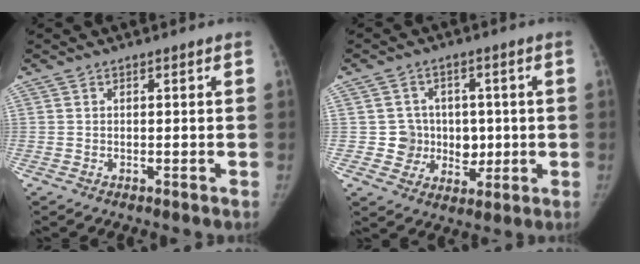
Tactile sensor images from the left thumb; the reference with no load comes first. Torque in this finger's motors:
{"motor_torque": [-0.02, 0.02, 0.62, -0.53, 0.04]}